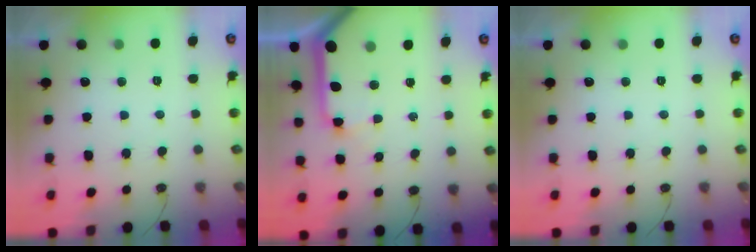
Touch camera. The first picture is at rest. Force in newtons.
{"total": 12.8, "press": 12.7, "slide": 1.4}
{"total": 0.0}